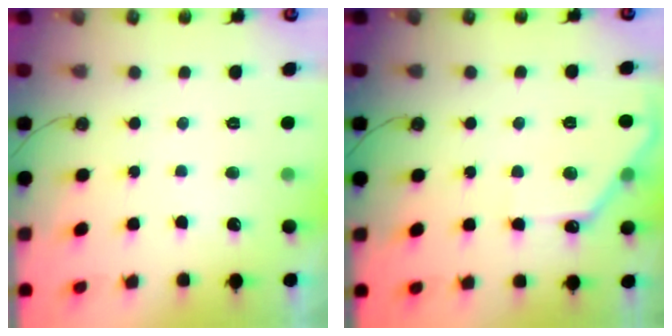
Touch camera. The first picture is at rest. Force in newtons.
{"total": 10.0, "press": 10.0, "slide": 0.4}